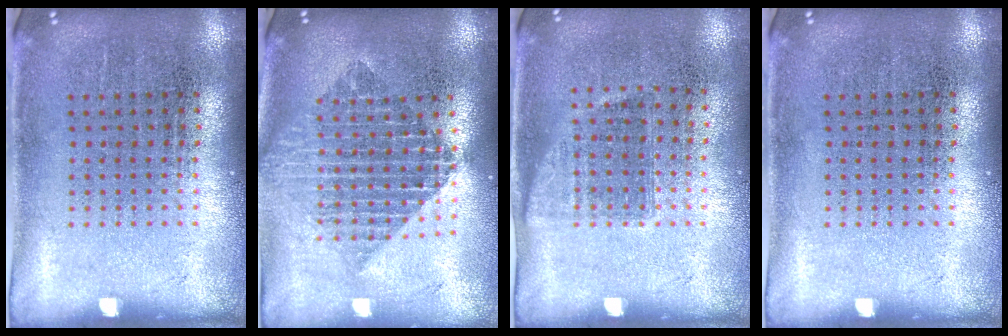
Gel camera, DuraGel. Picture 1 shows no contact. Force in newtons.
{"total": 2.0, "press": 1.6, "slide": 1.3}
{"total": 0.9, "press": 0.8, "slide": 0.4}
{"total": 0.0}